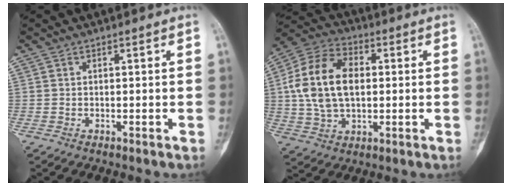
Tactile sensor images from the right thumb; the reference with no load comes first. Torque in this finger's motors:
{"motor_torque": [0.33, 0.38, 1.48, 0.01, 0.18]}